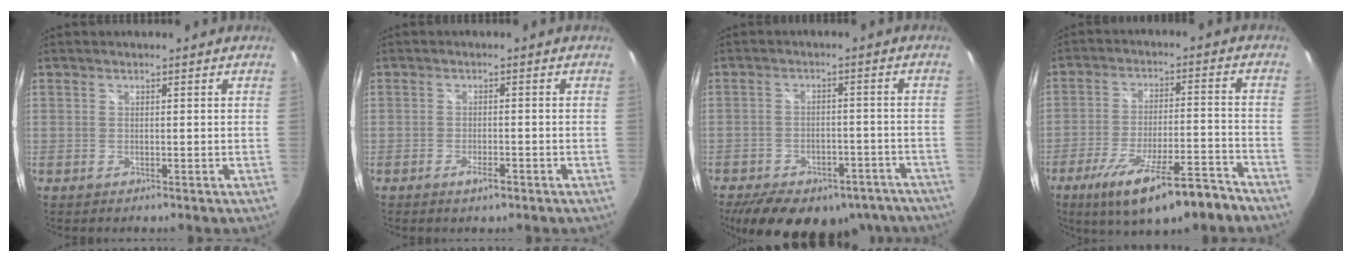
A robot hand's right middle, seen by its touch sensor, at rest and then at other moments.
{"total": 4.9, "force": [-3.2, 1.6, 3.4], "torque": [-0.071, -0.004, -0.050]}
{"total": 21.7, "force": [-16.3, 10.4, 9.7], "torque": [-0.199, 0.000, -0.201]}
{"total": 16.8, "force": [-11.9, 3.3, 11.4], "torque": [-0.207, -0.031, -0.181]}